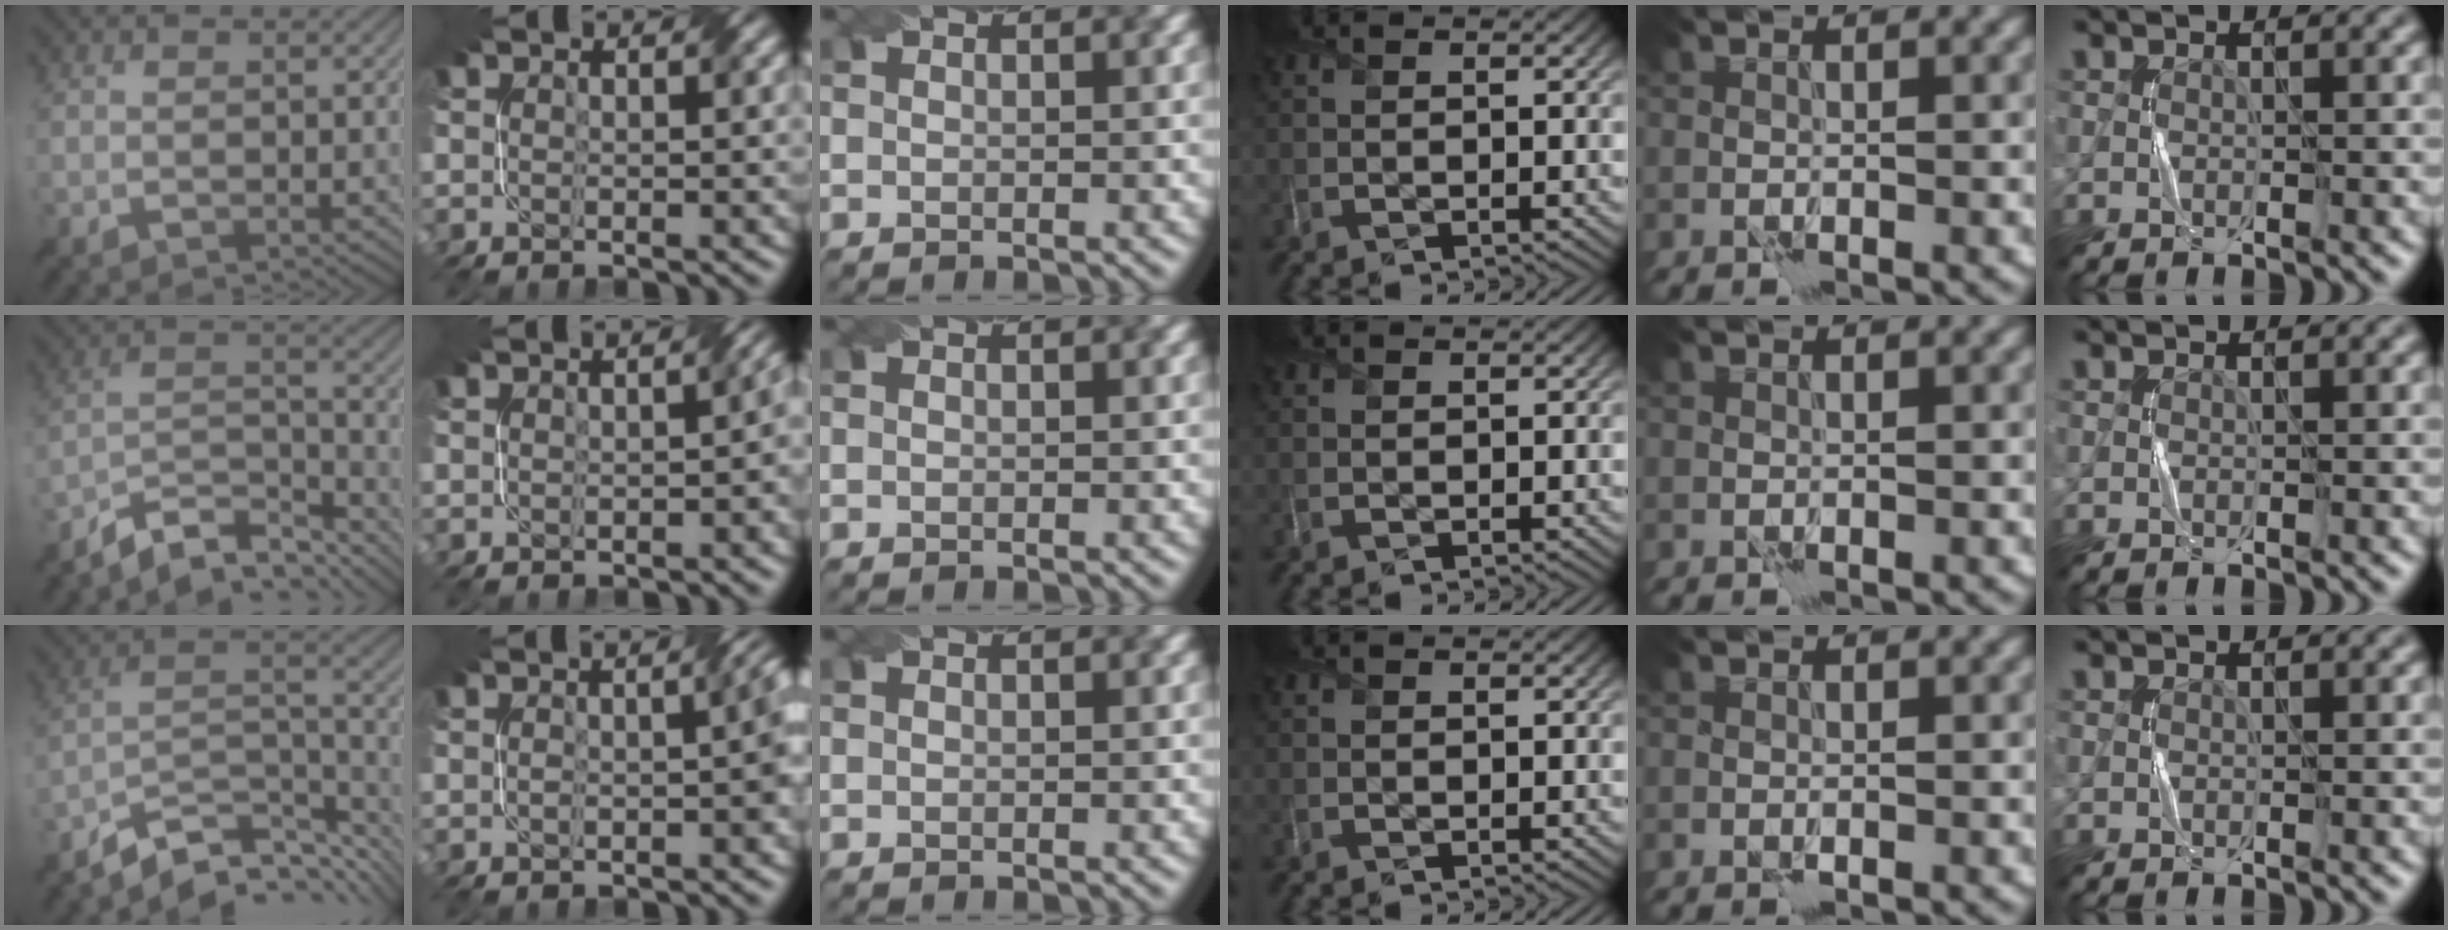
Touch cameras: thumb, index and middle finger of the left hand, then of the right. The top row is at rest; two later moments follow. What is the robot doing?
{"motion": "twist", "object": "screw"}